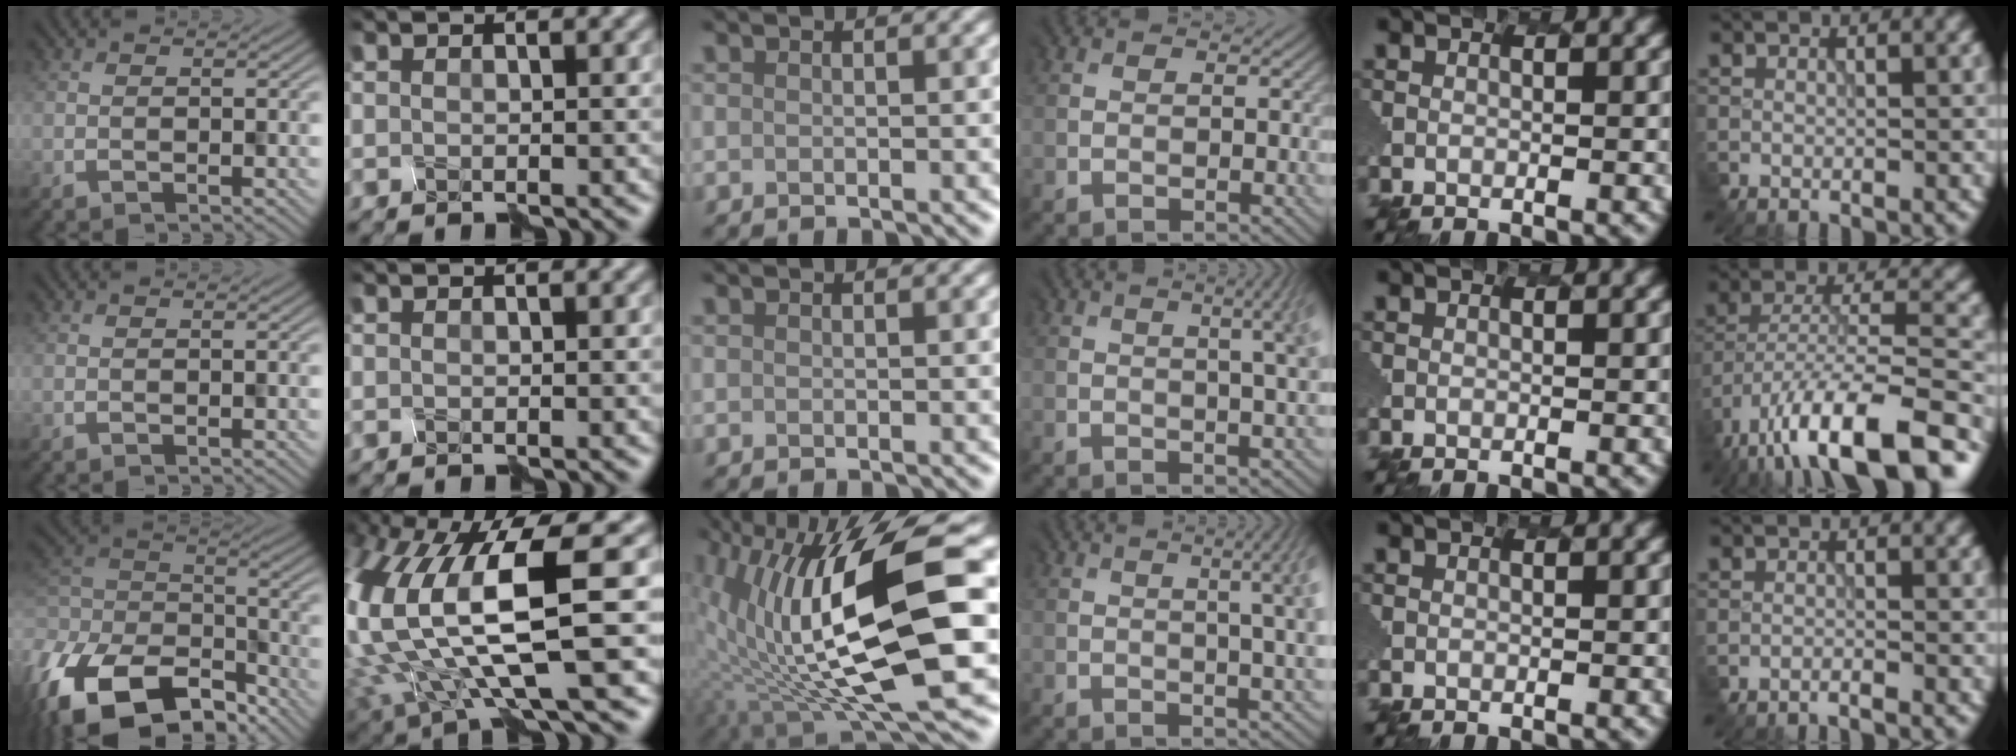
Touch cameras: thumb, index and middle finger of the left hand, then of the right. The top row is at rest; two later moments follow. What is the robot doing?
{"motion": "disassemble", "object": "spray bottle"}